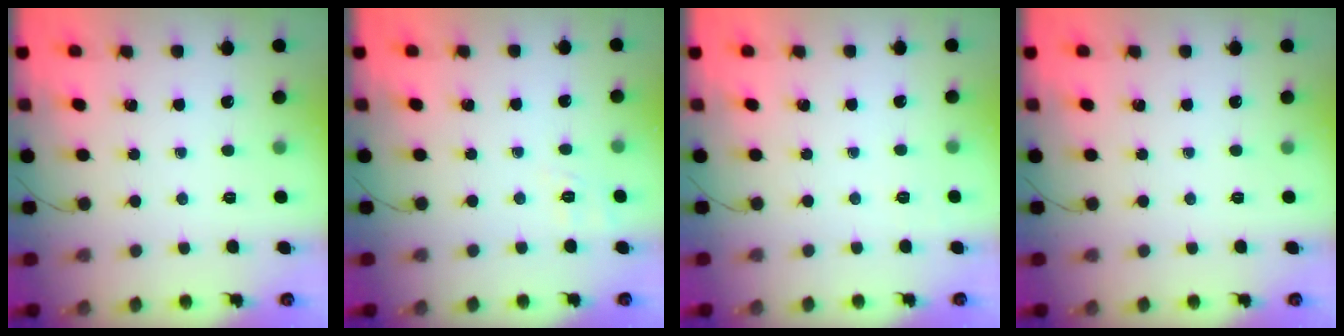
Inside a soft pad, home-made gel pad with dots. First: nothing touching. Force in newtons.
{"total": 2.0, "press": 0.7, "slide": 1.9}
{"total": 2.0, "press": 1.3, "slide": 1.5}
{"total": 0.0}